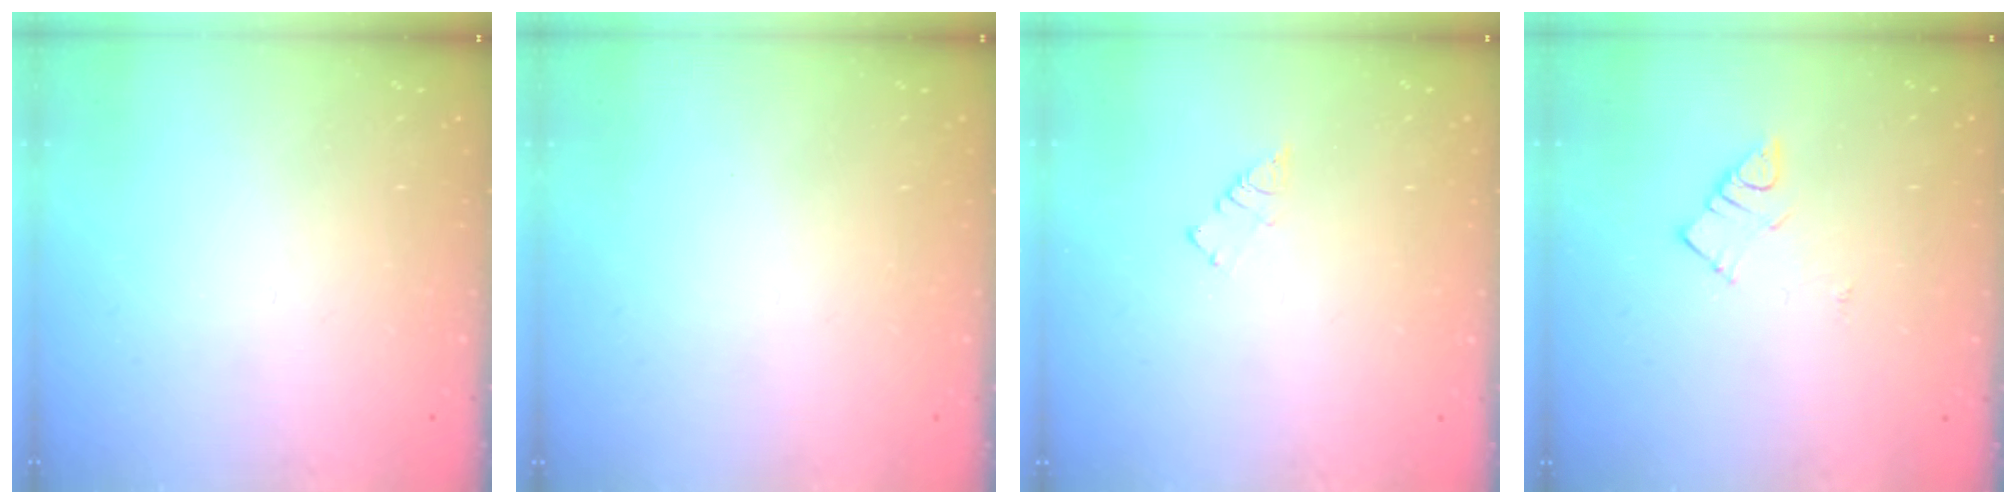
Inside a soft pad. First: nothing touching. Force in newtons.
{"total": 1.7, "press": 1.7, "slide": 0.1}
{"total": 2.9, "press": 2.9, "slide": 0.4}
{"total": 4.3, "press": 4.3, "slide": 0.5}